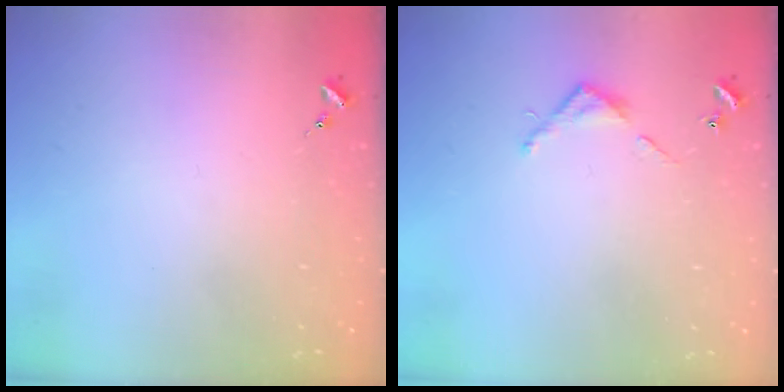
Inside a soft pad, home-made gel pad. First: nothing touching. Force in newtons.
{"total": 3.7, "press": 3.7, "slide": 0.2}